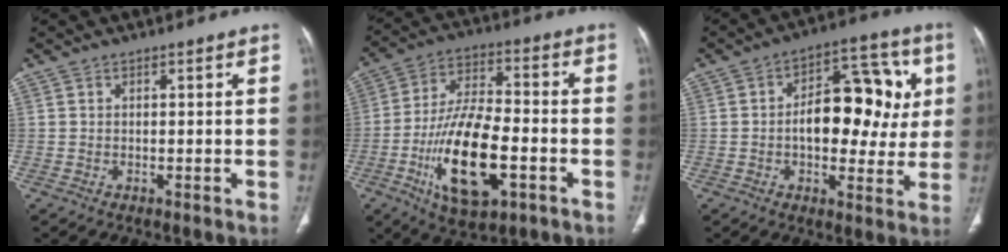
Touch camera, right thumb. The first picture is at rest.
{"total": 18.5, "force": [-6.1, 8.0, 15.6], "torque": [-0.281, 0.023, -0.100]}
{"total": 17.3, "force": [1.2, 10.0, 14.1], "torque": [-0.149, 0.027, 0.015]}